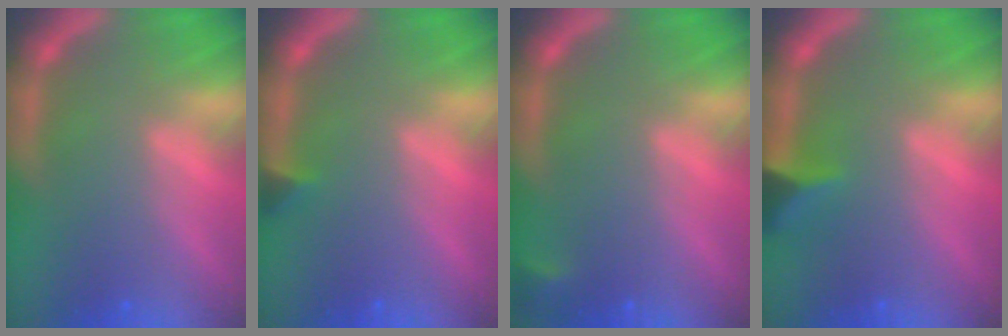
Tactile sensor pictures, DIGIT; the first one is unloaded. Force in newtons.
{"total": 0.9}
{"total": 0.9}
{"total": 2.9}